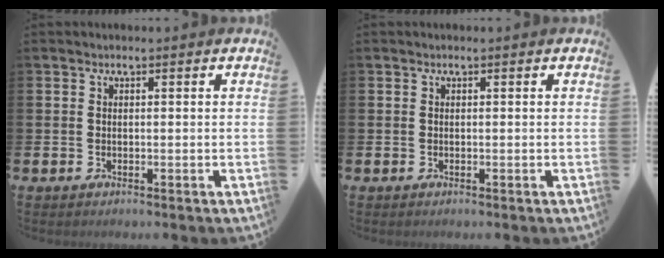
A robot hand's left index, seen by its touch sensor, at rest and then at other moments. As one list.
[{"total": 0.0}]